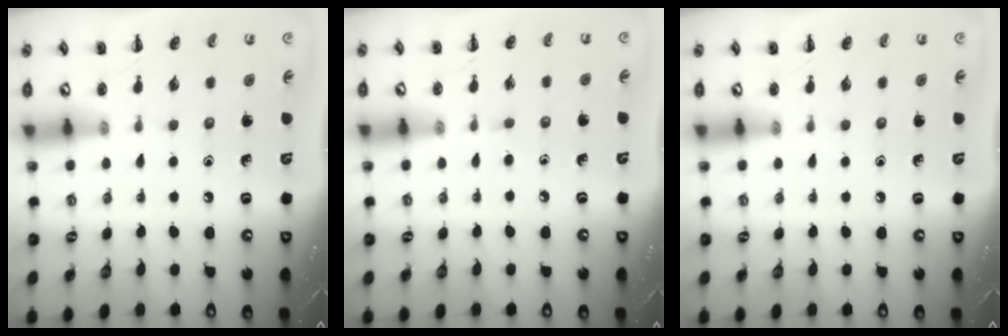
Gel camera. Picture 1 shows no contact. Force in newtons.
{"total": 1.6, "press": 1.4, "slide": 0.8}
{"total": 0.0}